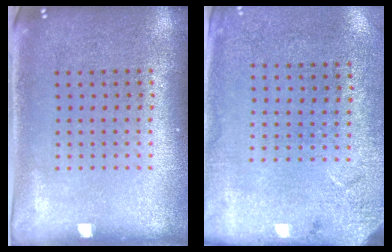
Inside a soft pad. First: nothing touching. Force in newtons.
{"total": 2.8, "press": 2.2, "slide": 1.6}